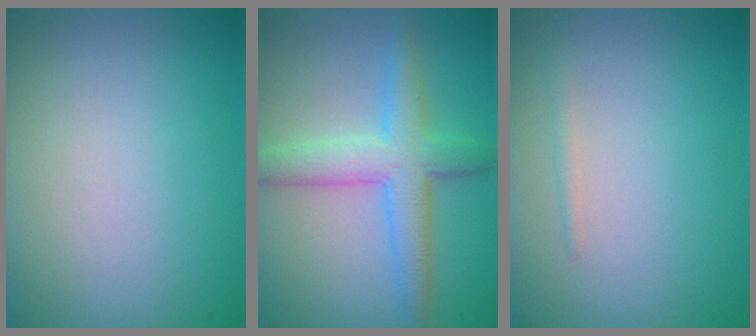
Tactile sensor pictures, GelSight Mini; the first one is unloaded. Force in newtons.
{"total": 4.7, "press": 4.7, "slide": 0.1}
{"total": 0.6, "press": 0.6, "slide": 0.0}